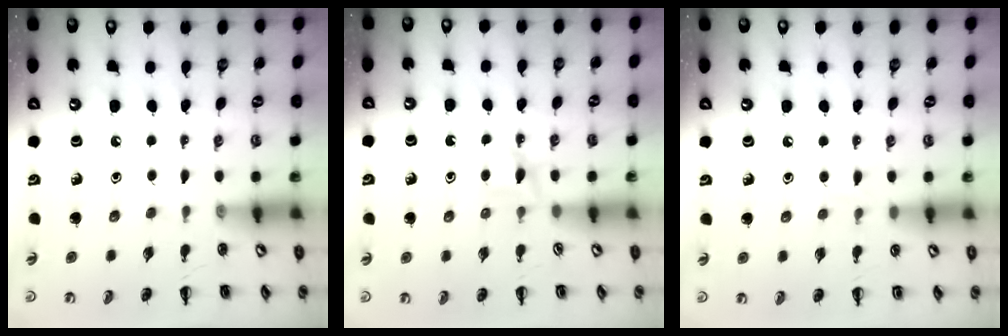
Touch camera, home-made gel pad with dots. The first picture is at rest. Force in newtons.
{"total": 3.1, "press": 2.8, "slide": 1.2}
{"total": 2.7, "press": 2.5, "slide": 1.0}